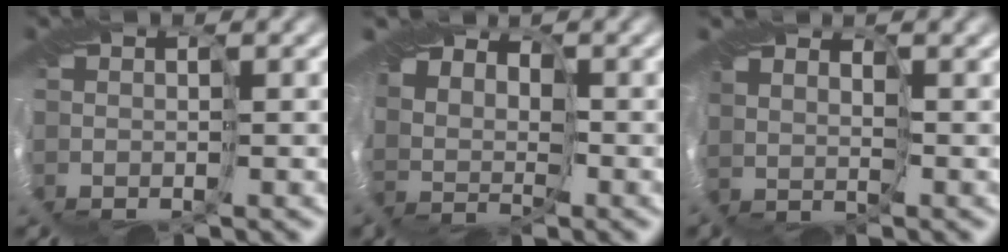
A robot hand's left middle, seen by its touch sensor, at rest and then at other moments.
{"total": 5.1, "force": [3.4, 3.0, 2.3], "torque": [-0.053, 0.010, 0.052]}
{"total": 1.9, "force": [1.7, 0.5, -0.5], "torque": [0.002, 0.003, 0.036]}